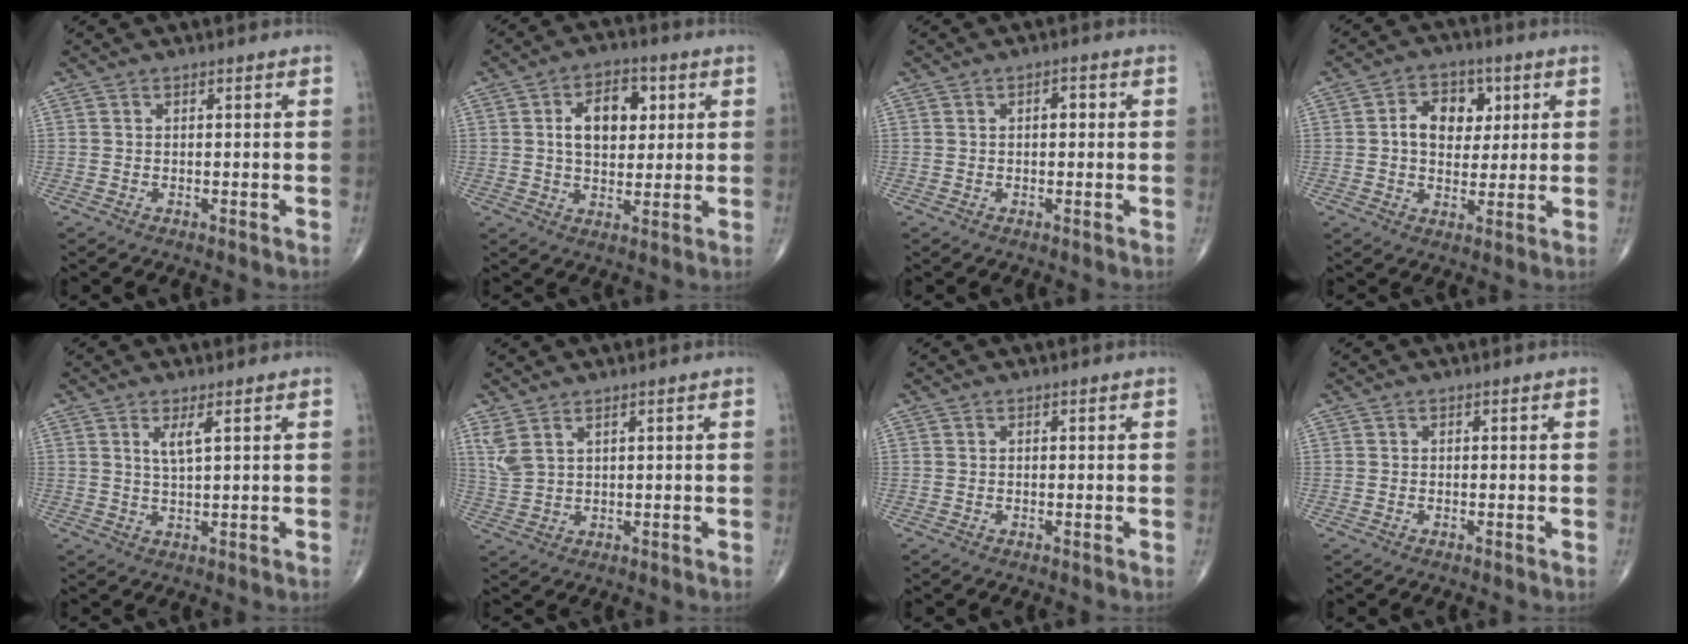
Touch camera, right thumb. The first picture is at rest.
{"total": 10.0, "force": [2.5, 6.1, 7.5], "torque": [-0.094, -0.001, 0.039]}
{"total": 1.7, "force": [0.2, 0.9, 1.4], "torque": [-0.019, 0.003, 0.000]}
{"total": 9.1, "force": [2.0, 6.6, 6.0], "torque": [-0.057, 0.002, 0.030]}
{"total": 2.9, "force": [1.3, 0.3, 2.5], "torque": [-0.056, -0.013, 0.027]}
{"total": 4.0, "force": [2.4, 1.4, 2.8], "torque": [-0.067, -0.006, 0.061]}
{"total": 0.0}
{"total": 0.0}